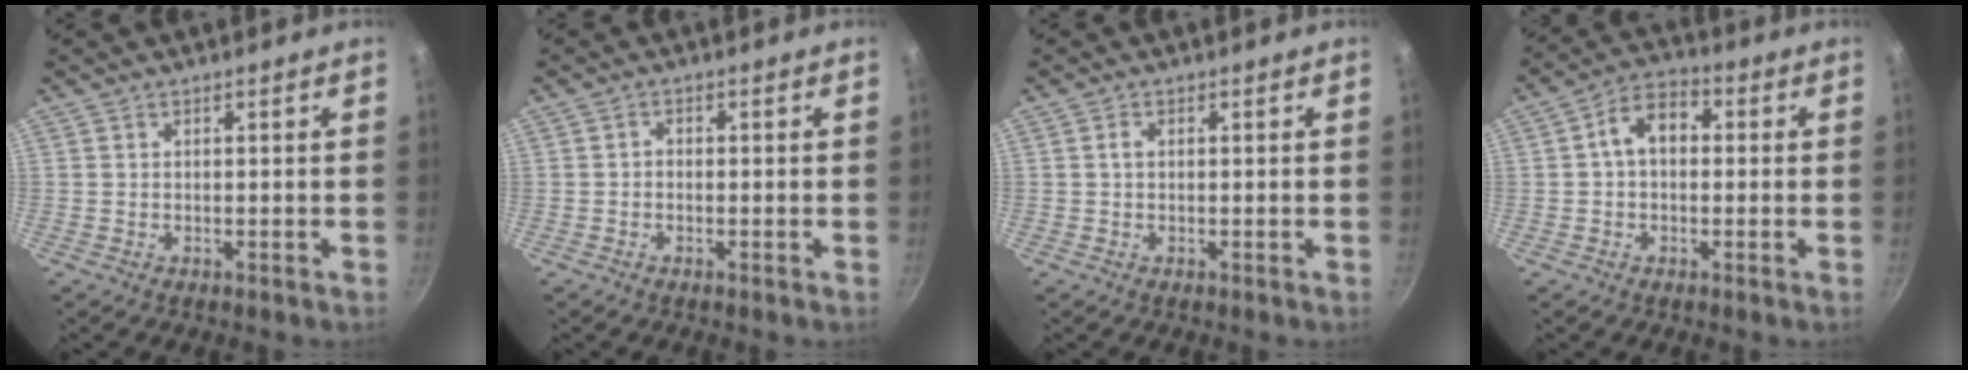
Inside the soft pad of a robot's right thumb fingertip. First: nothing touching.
{"total": 1.2, "force": [-0.4, 0.9, 0.6], "torque": [-0.010, 0.007, -0.009]}
{"total": 1.3, "force": [0.2, 0.9, 0.9], "torque": [-0.015, 0.006, 0.002]}
{"total": 7.8, "force": [0.7, 5.4, 5.6], "torque": [-0.065, 0.026, -0.003]}